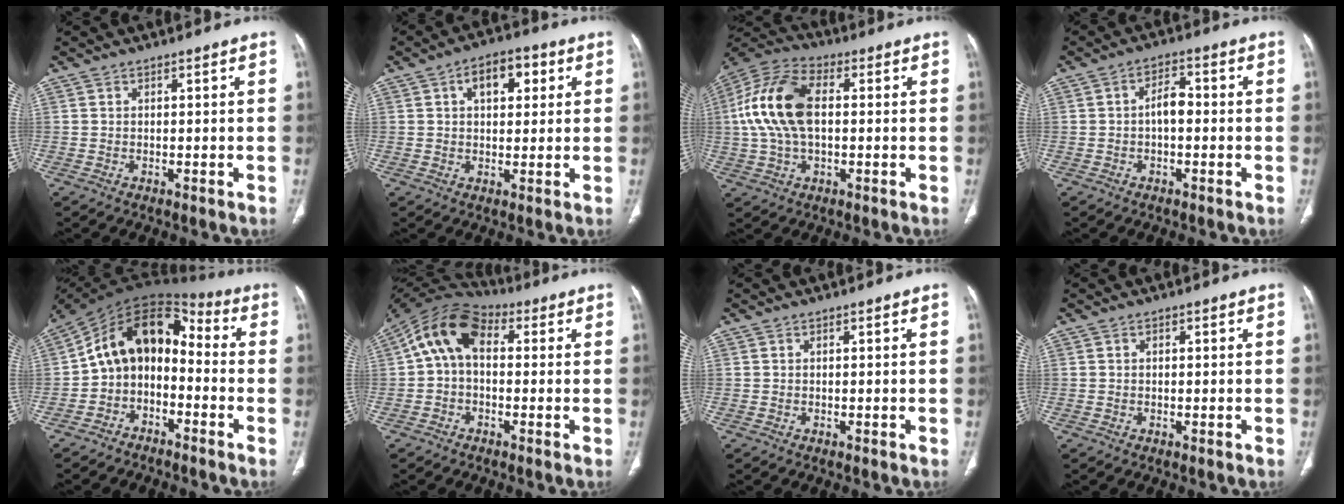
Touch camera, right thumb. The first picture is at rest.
{"total": 7.9, "force": [2.6, 4.8, 5.7], "torque": [-0.051, 0.011, 0.034]}
{"total": 15.4, "force": [1.2, 8.7, 12.6], "torque": [-0.260, 0.029, 0.016]}
{"total": 4.0, "force": [-0.5, 2.2, 3.3], "torque": [-0.046, 0.016, -0.014]}
{"total": 13.0, "force": [-2.9, 9.3, 8.6], "torque": [-0.115, 0.088, -0.065]}
{"total": 11.3, "force": [1.7, 7.4, 8.3], "torque": [-0.139, 0.038, 0.014]}
{"total": 0.0}
{"total": 0.0}